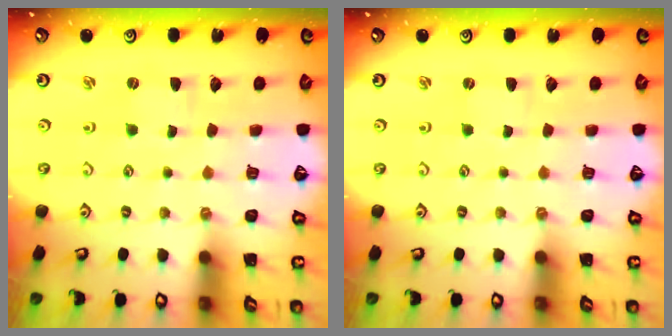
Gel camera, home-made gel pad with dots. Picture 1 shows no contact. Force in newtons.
{"total": 0.0}